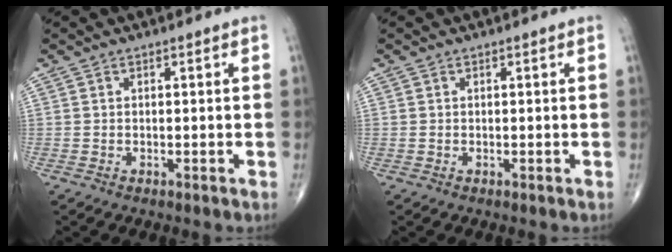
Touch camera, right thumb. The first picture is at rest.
{"total": 0.0}